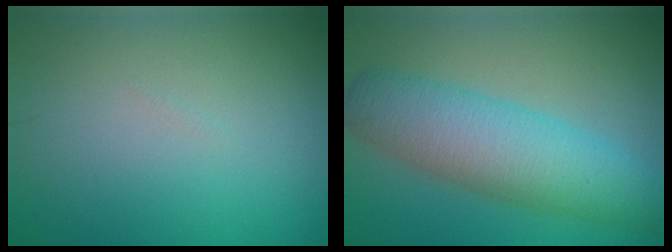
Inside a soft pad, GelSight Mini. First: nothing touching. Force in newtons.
{"total": 7.2, "press": 7.2, "slide": 0.3}